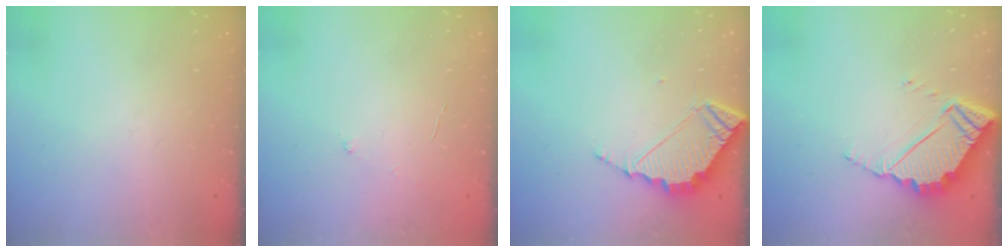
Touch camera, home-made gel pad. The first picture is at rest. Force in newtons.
{"total": 2.8, "press": 2.8, "slide": 0.3}
{"total": 5.5, "press": 5.5, "slide": 0.2}
{"total": 6.2, "press": 6.2, "slide": 0.3}